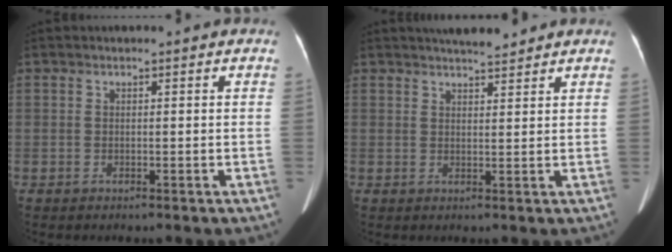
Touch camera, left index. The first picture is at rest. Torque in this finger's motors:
{"motor_torque": [0.25, -0.14, 0.07, 0.01]}